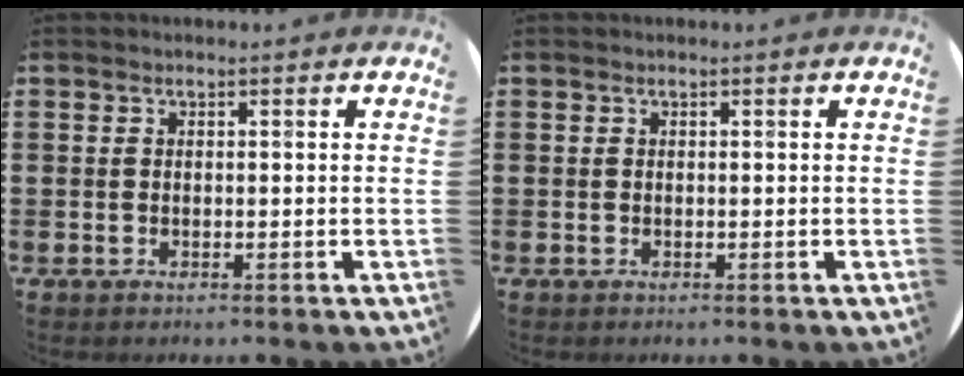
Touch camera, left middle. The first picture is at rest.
{"total": 0.0}